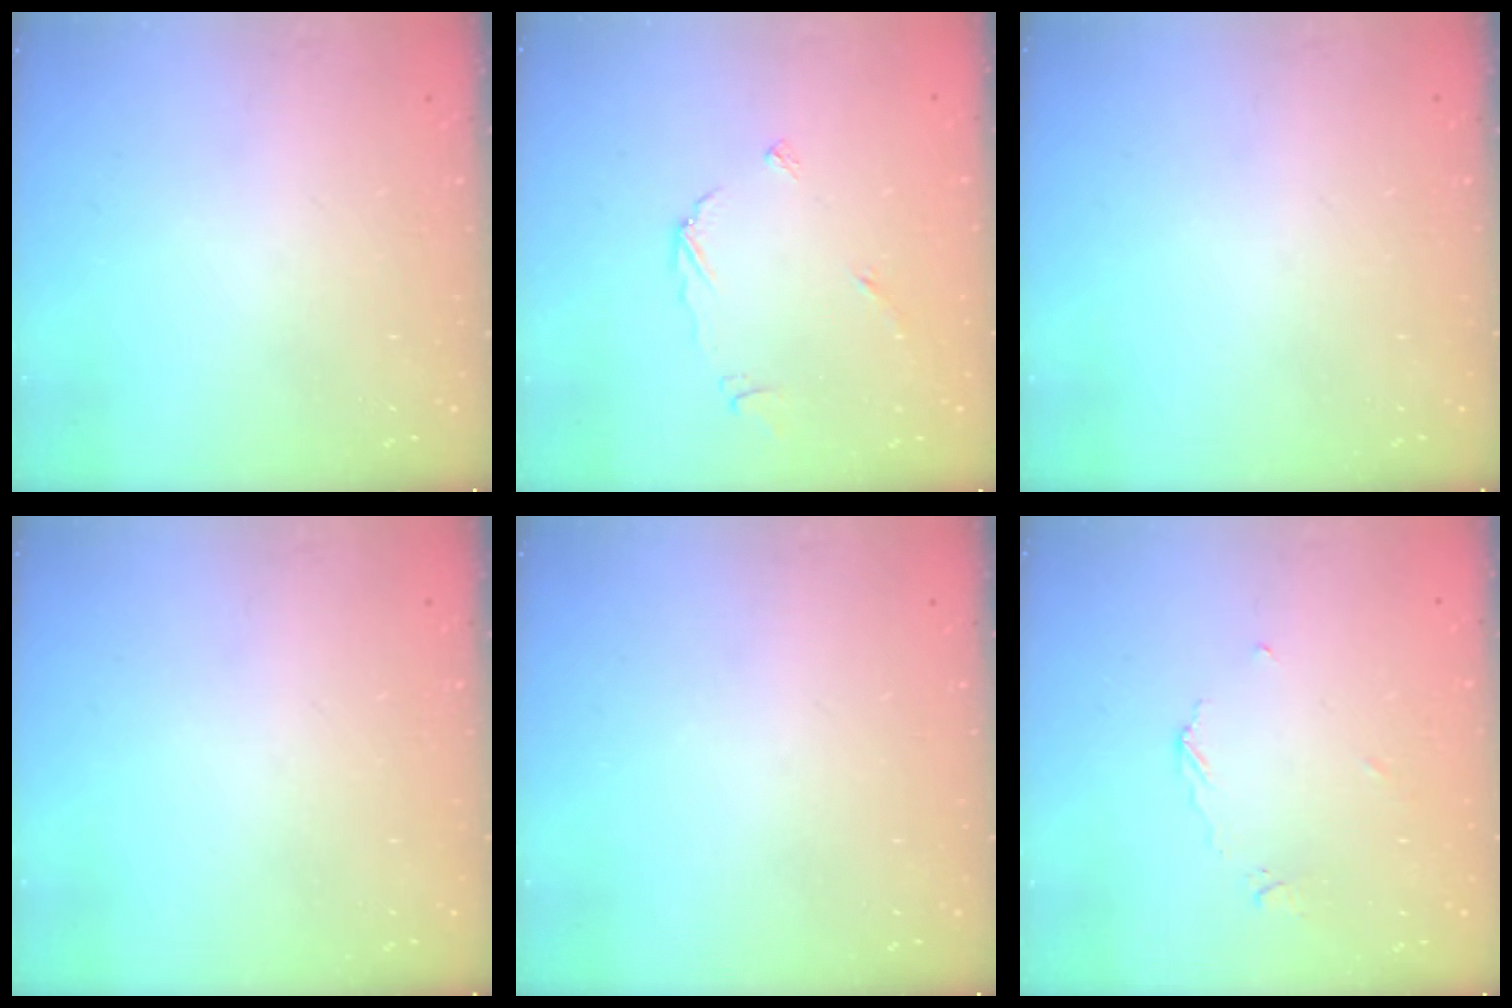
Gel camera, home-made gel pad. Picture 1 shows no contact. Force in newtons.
{"total": 3.8, "press": 3.8, "slide": 0.5}
{"total": 0.0}
{"total": 0.0}
{"total": 0.0}
{"total": 4.3, "press": 4.3, "slide": 0.6}